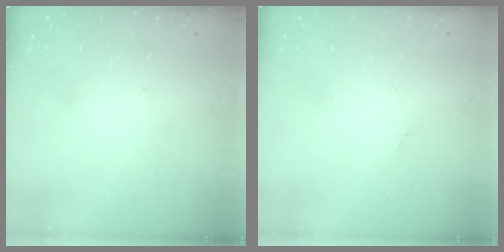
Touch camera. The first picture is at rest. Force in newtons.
{"total": 0.0}